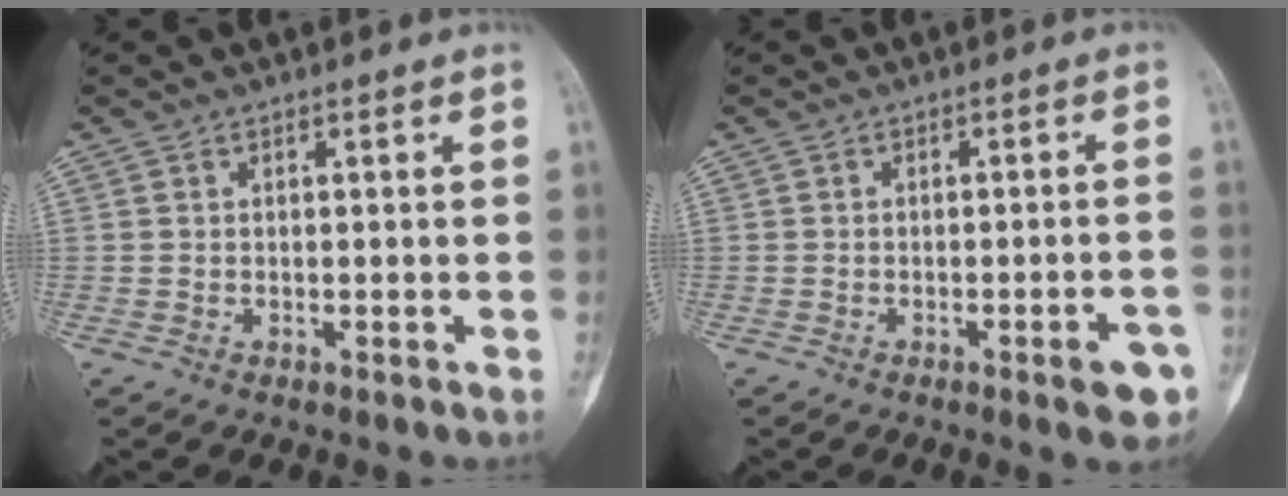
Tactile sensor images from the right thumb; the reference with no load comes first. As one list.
[{"total": 5.3, "force": [-2.7, 1.2, 4.4], "torque": [-0.042, 0.012, -0.031]}]